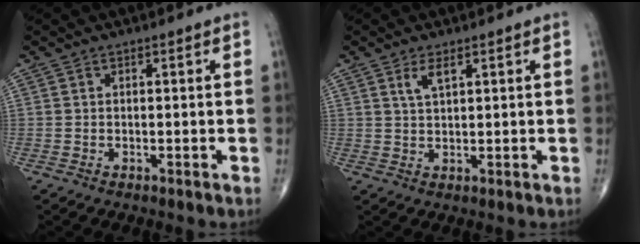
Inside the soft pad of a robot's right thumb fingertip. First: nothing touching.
{"total": 2.9, "force": [1.6, 1.0, 2.2], "torque": [-0.044, -0.004, 0.035]}